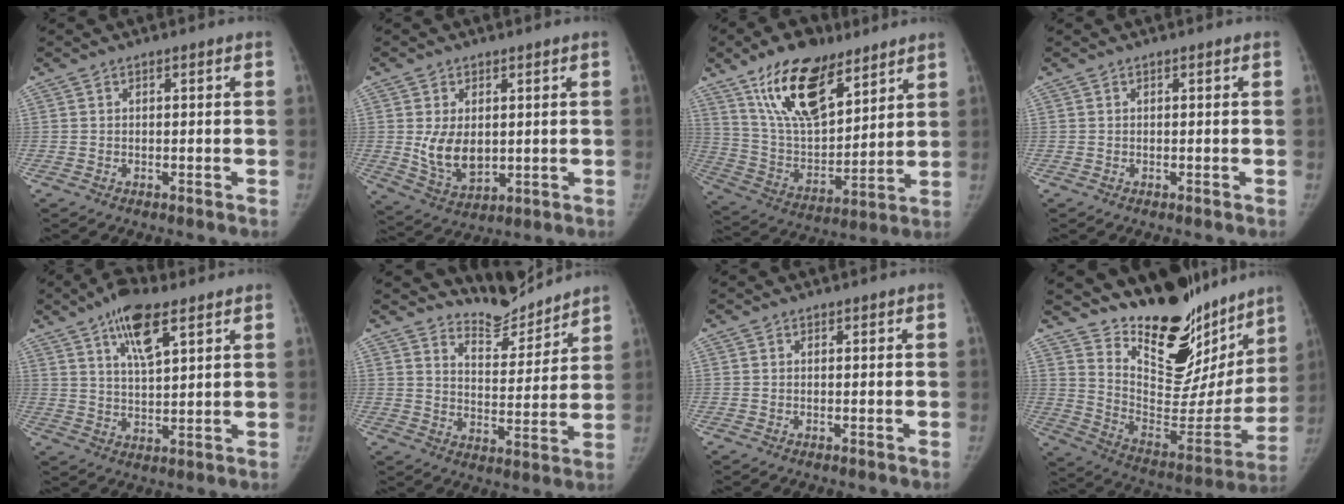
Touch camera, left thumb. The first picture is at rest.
{"total": 8.0, "force": [1.0, 5.6, 5.7], "torque": [-0.079, -0.021, 0.035]}
{"total": 19.9, "force": [12.1, 9.4, 12.7], "torque": [-0.182, -0.059, 0.223]}
{"total": 0.0}
{"total": 9.7, "force": [5.6, 3.4, 7.2], "torque": [-0.113, -0.024, 0.096]}
{"total": 8.8, "force": [8.6, 1.5, -0.1], "torque": [0.024, -0.078, 0.147]}
{"total": 0.0}
{"total": 27.0, "force": [21.3, 11.5, 11.9], "torque": [-0.137, -0.128, 0.319]}